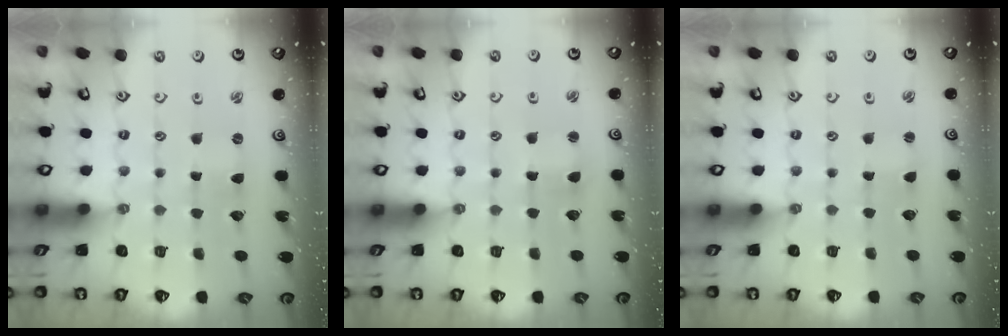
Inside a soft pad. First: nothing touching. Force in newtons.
{"total": 1.4, "press": 1.3, "slide": 0.3}
{"total": 0.6, "press": 0.6, "slide": 0.0}